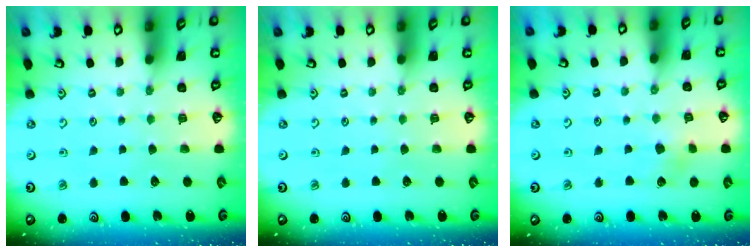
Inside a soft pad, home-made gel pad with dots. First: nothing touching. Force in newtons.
{"total": 0.0}
{"total": 4.0, "press": 4.0, "slide": 0.5}